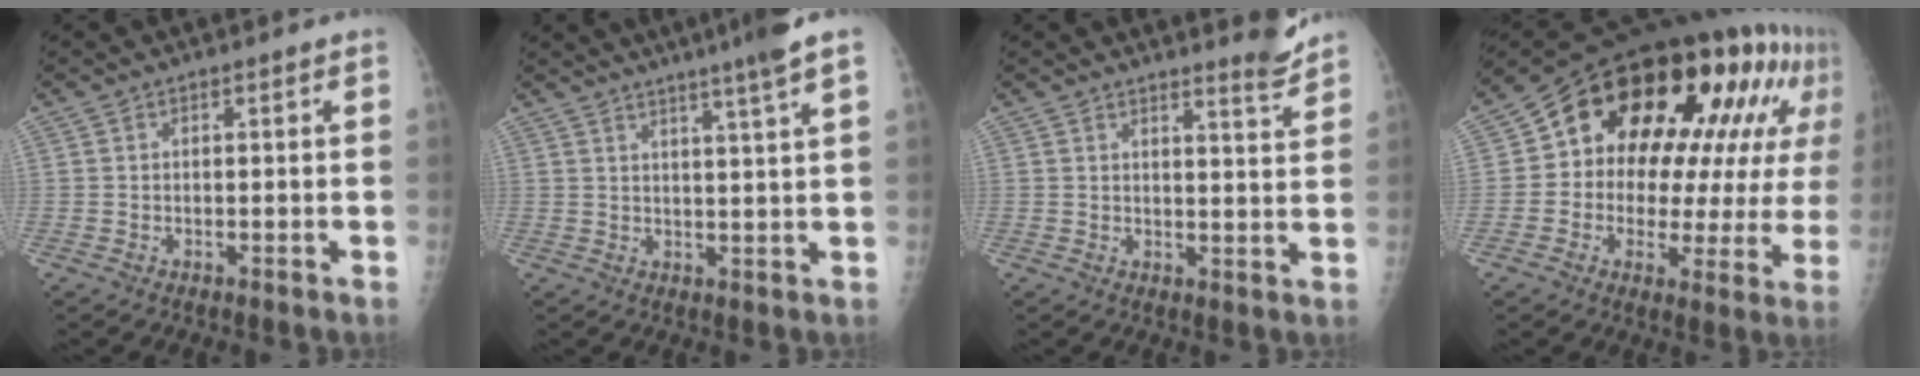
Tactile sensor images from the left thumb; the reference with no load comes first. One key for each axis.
{"total": 8.3, "fx": 5.6, "fy": -1.1, "fz": 5.9, "tx": -0.084, "ty": -0.013, "tz": 0.073}
{"total": 4.0, "fx": 3.8, "fy": -0.2, "fz": 1.4, "tx": -0.019, "ty": -0.045, "tz": 0.049}
{"total": 27.7, "fx": 8.9, "fy": 14.6, "fz": 21.8, "tx": -0.277, "ty": 0.045, "tz": 0.130}